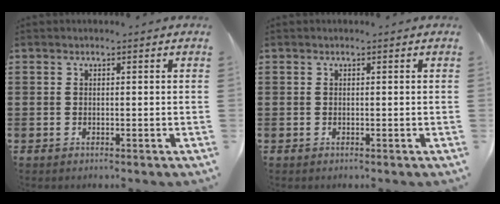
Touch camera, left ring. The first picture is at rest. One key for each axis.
{"total": 0.0}